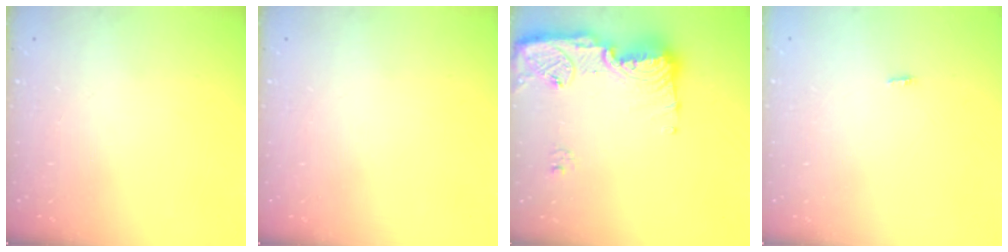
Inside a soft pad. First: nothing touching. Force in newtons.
{"total": 0.0}
{"total": 15.8, "press": 15.7, "slide": 1.4}
{"total": 2.8, "press": 1.8, "slide": 2.2}